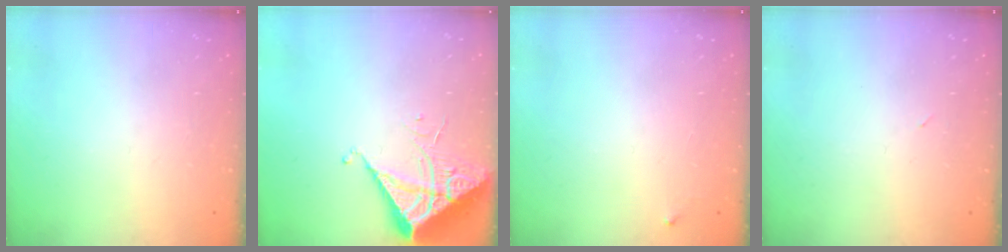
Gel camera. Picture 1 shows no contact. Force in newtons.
{"total": 7.0, "press": 7.0, "slide": 0.3}
{"total": 3.6, "press": 3.6, "slide": 0.4}
{"total": 2.4, "press": 2.3, "slide": 0.8}